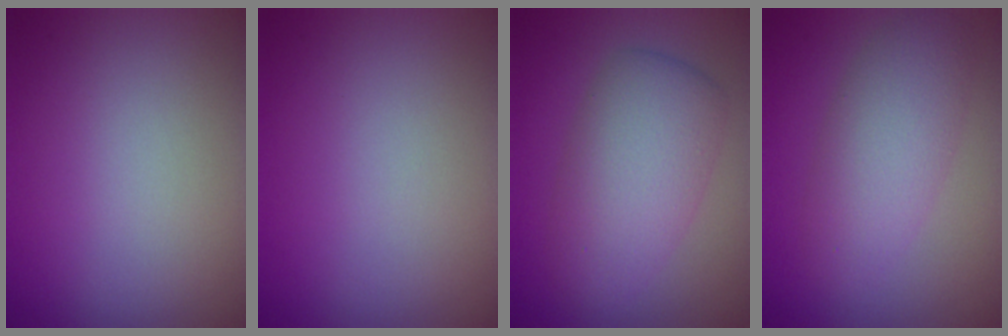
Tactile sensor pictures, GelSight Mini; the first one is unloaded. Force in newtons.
{"total": 0.0}
{"total": 5.8, "press": 5.8, "slide": 0.1}
{"total": 4.6, "press": 4.5, "slide": 0.3}